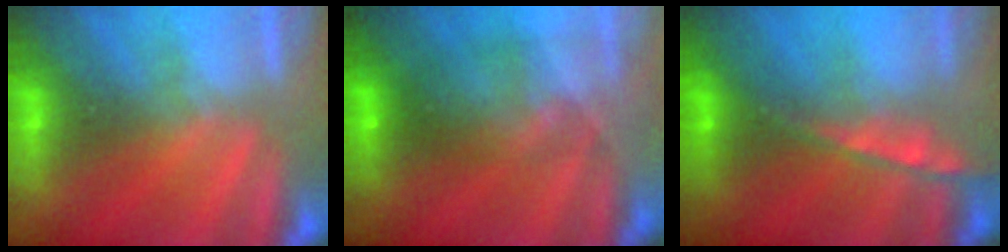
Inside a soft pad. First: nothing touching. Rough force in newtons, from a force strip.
{"total": 5.9}
{"total": 7.6}